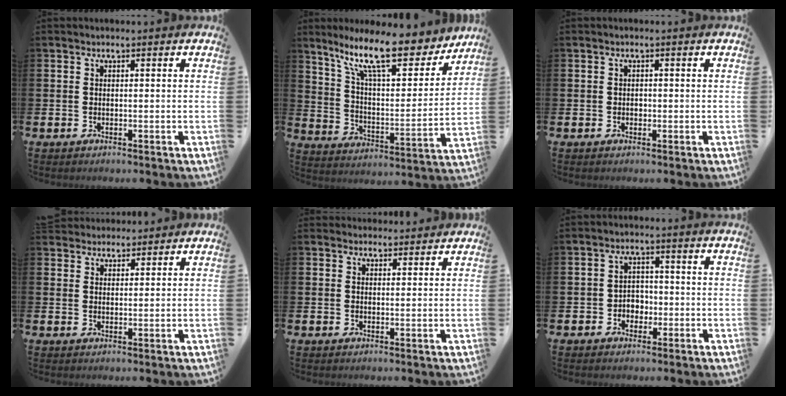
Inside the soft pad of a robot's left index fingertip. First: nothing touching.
{"total": 14.0, "force": [11.1, 3.7, 7.8], "torque": [-0.159, -0.066, 0.189]}
{"total": 0.6, "force": [-0.1, 0.6, 0.2], "torque": [-0.004, 0.003, -0.003]}
{"total": 3.2, "force": [3.1, 0.9, -0.3], "torque": [-0.002, -0.011, 0.057]}
{"total": 2.4, "force": [2.3, 0.6, -0.3], "torque": [0.009, -0.012, 0.040]}
{"total": 2.7, "force": [-1.1, 2.2, 0.9], "torque": [-0.024, 0.008, -0.027]}